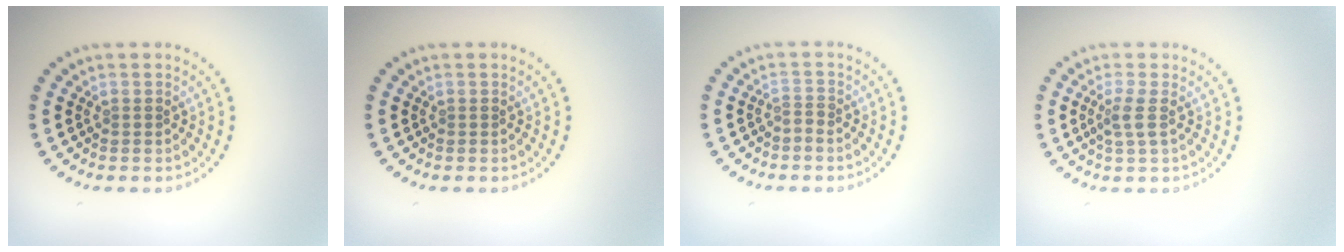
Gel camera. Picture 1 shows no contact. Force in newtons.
{"total": 0.0}
{"total": 0.8, "press": 0.2, "slide": 0.7}
{"total": 1.8, "press": 1.3, "slide": 1.1}